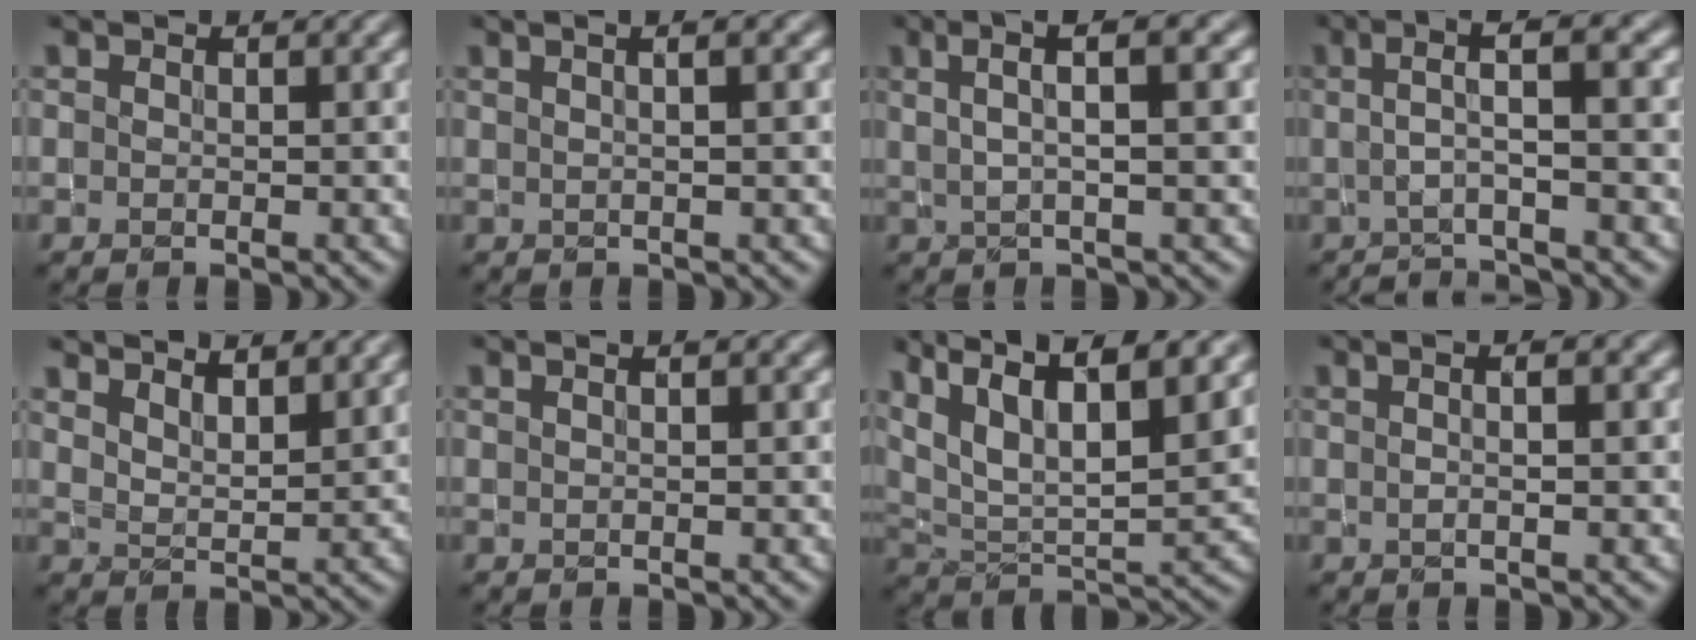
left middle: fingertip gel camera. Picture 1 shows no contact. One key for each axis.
{"total": 5.1, "fx": 2.0, "fy": 2.4, "fz": 4.1, "tx": -0.017, "ty": 0.030, "tz": -0.008}
{"total": 4.9, "fx": 1.6, "fy": 1.0, "fz": 4.5, "tx": -0.069, "ty": 0.010, "tz": 0.024}
{"total": 4.0, "fx": 0.2, "fy": 0.5, "fz": 4.0, "tx": -0.059, "ty": 0.005, "tz": -0.006}
{"total": 5.8, "fx": 4.9, "fy": 1.7, "fz": 2.8, "tx": -0.025, "ty": 0.021, "tz": 0.051}
{"total": 2.4, "fx": 1.0, "fy": 0.9, "fz": 2.0, "tx": -0.014, "ty": 0.003, "tz": -0.002}
{"total": 12.8, "fx": 7.6, "fy": 4.6, "fz": 9.2, "tx": -0.182, "ty": 0.023, "tz": 0.105}
{"total": 4.2, "fx": 1.2, "fy": 1.6, "fz": 3.6, "tx": -0.030, "ty": 0.010, "tz": -0.005}